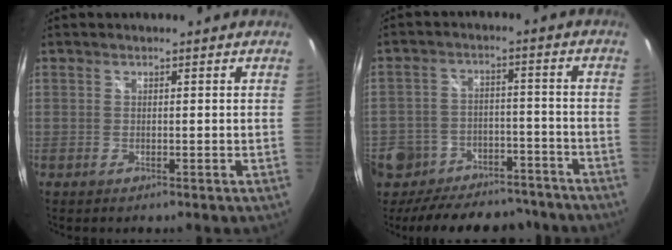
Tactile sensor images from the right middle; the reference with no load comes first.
{"total": 18.2, "force": [-14.2, 9.6, 6.1], "torque": [-0.148, 0.023, -0.187]}